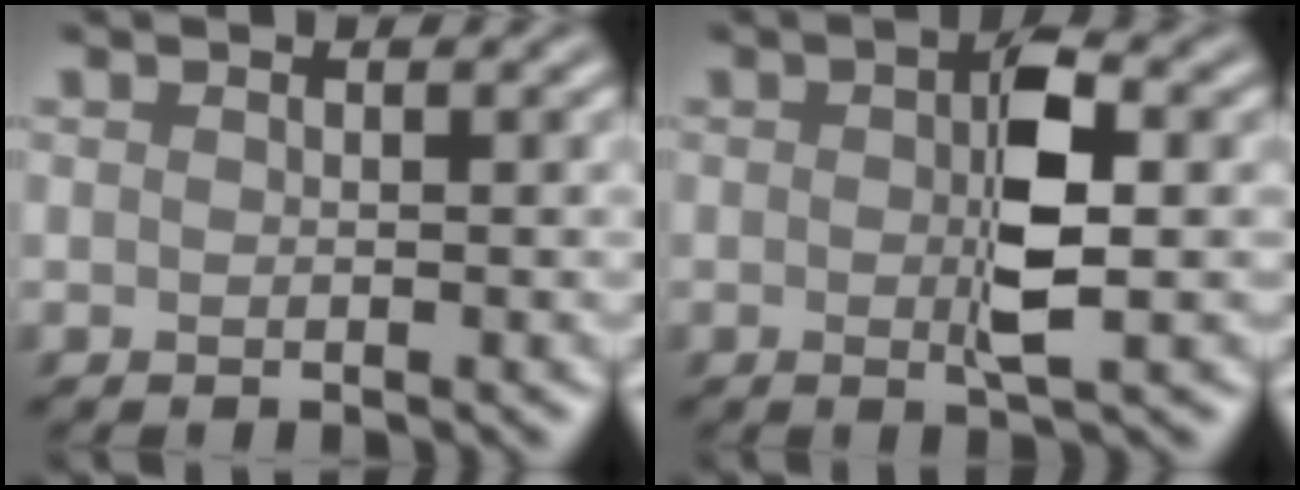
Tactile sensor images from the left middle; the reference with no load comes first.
{"total": 4.9, "force": [0.1, 1.5, 4.6], "torque": [-0.079, 0.004, -0.001]}